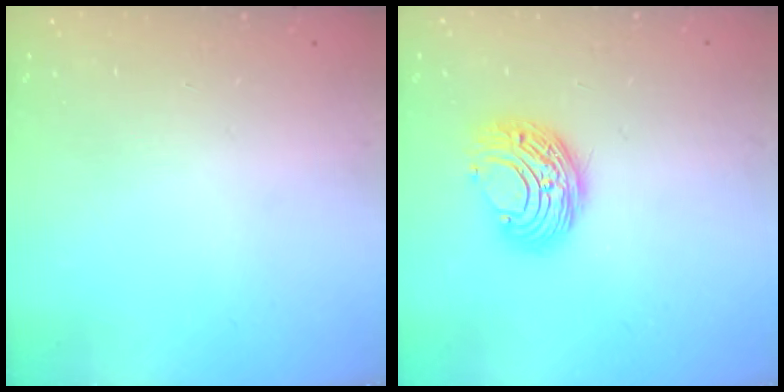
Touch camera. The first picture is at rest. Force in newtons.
{"total": 9.0, "press": 9.0, "slide": 0.2}